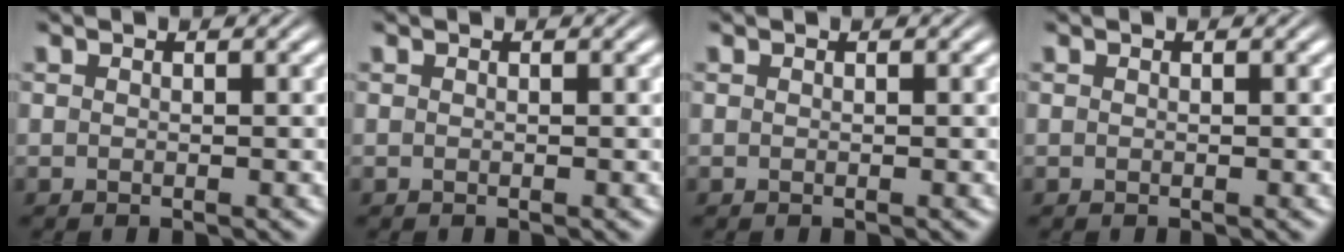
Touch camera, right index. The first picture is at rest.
{"total": 0.0}
{"total": 0.0}
{"total": 0.0}